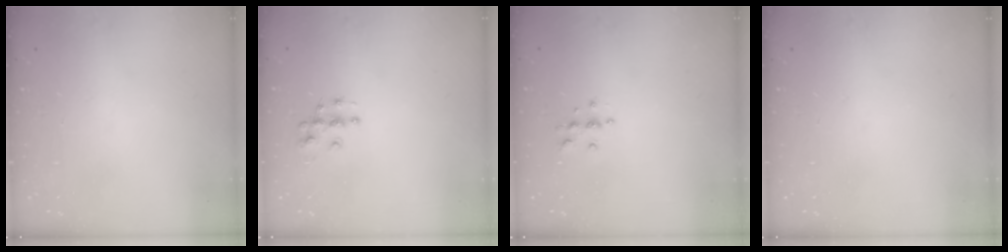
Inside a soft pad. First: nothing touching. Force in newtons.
{"total": 4.8, "press": 4.8, "slide": 0.3}
{"total": 4.7, "press": 4.6, "slide": 0.5}
{"total": 0.0}